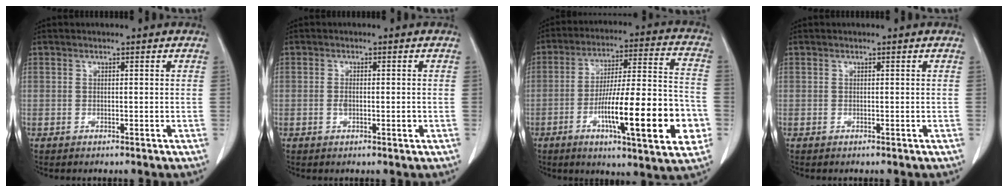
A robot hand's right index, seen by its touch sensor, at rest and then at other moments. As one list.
[{"total": 2.2, "force": [-0.3, 0.9, 1.9], "torque": [-0.040, -0.002, -0.004]}, {"total": 20.7, "force": [-6.3, 2.7, 19.5], "torque": [-0.280, 0.001, -0.093]}, {"total": 0.0}]